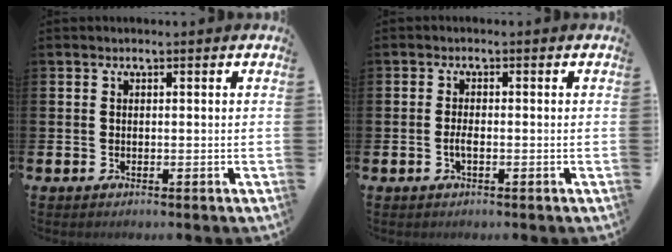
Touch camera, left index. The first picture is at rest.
{"total": 1.5, "force": [-0.4, 0.4, 1.4], "torque": [-0.022, -0.001, -0.009]}